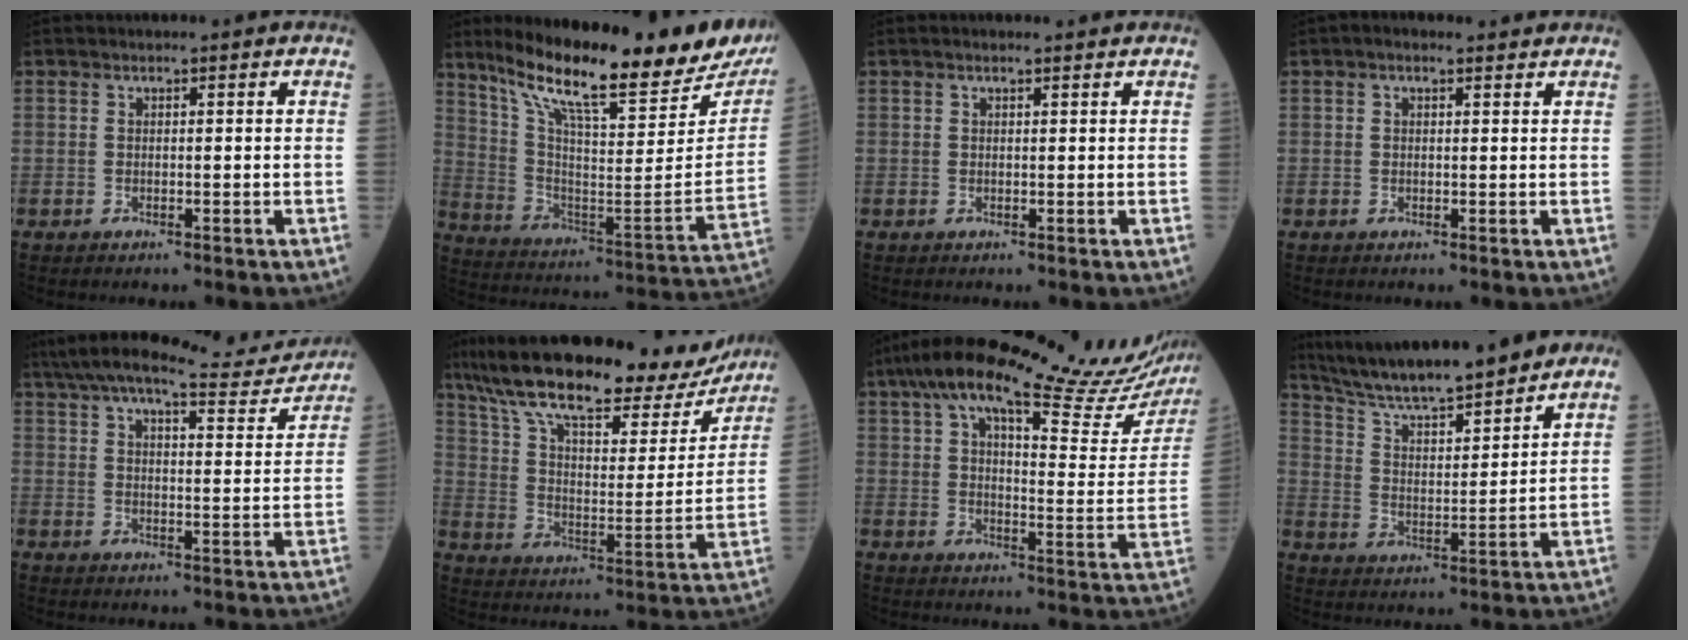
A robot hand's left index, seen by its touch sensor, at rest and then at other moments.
{"total": 28.1, "force": [22.9, 3.2, 15.9], "torque": [-0.270, -0.065, 0.331]}
{"total": 1.1, "force": [0.9, 0.0, 0.5], "torque": [-0.010, 0.009, 0.016]}
{"total": 2.1, "force": [1.5, 0.8, 1.3], "torque": [-0.027, 0.021, 0.021]}
{"total": 17.2, "force": [15.8, 1.6, 6.5], "torque": [-0.104, -0.006, 0.215]}
{"total": 27.2, "force": [21.9, 7.7, 14.3], "torque": [-0.246, 0.018, 0.317]}
{"total": 27.9, "force": [23.2, 3.8, 15.0], "torque": [-0.237, -0.018, 0.294]}
{"total": 18.0, "force": [15.8, 1.8, 8.4], "torque": [-0.146, 0.011, 0.260]}